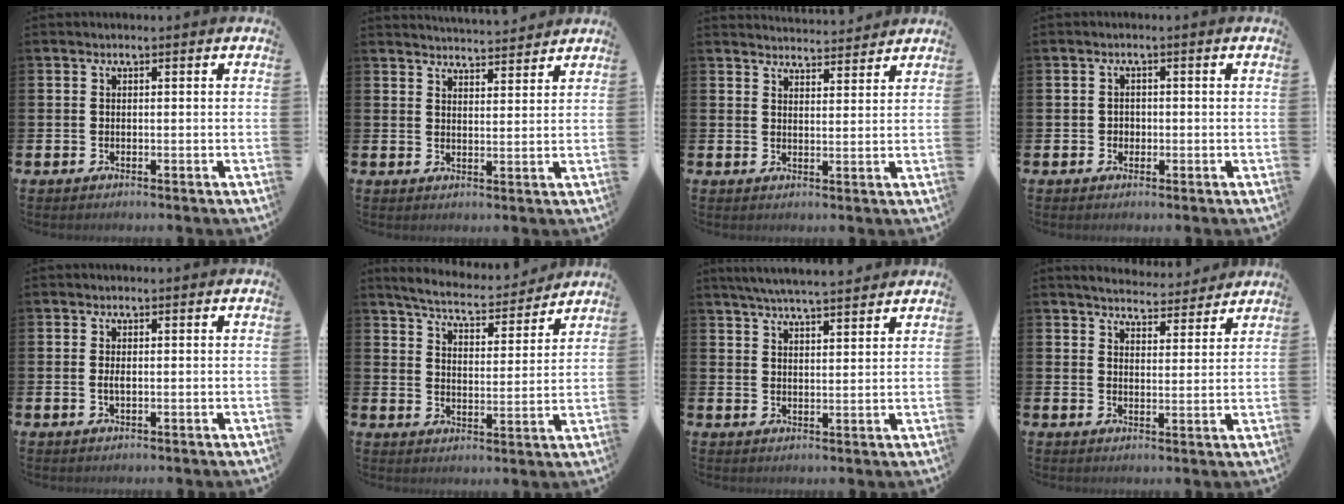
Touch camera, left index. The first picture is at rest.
{"total": 4.1, "force": [4.1, 0.0, -0.2], "torque": [-0.005, -0.029, 0.074]}
{"total": 3.7, "force": [3.7, 0.1, -0.2], "torque": [-0.003, -0.025, 0.067]}
{"total": 1.3, "force": [-0.1, 1.2, 0.4], "torque": [0.001, 0.003, -0.007]}
{"total": 1.1, "force": [0.0, 0.4, 1.0], "torque": [-0.017, 0.002, -0.003]}
{"total": 5.9, "force": [5.7, 0.8, 1.3], "torque": [-0.047, -0.044, 0.096]}
{"total": 5.3, "force": [5.1, 0.1, 1.2], "torque": [-0.036, -0.022, 0.092]}
{"total": 4.6, "force": [4.5, 0.8, 0.2], "torque": [-0.019, -0.031, 0.078]}